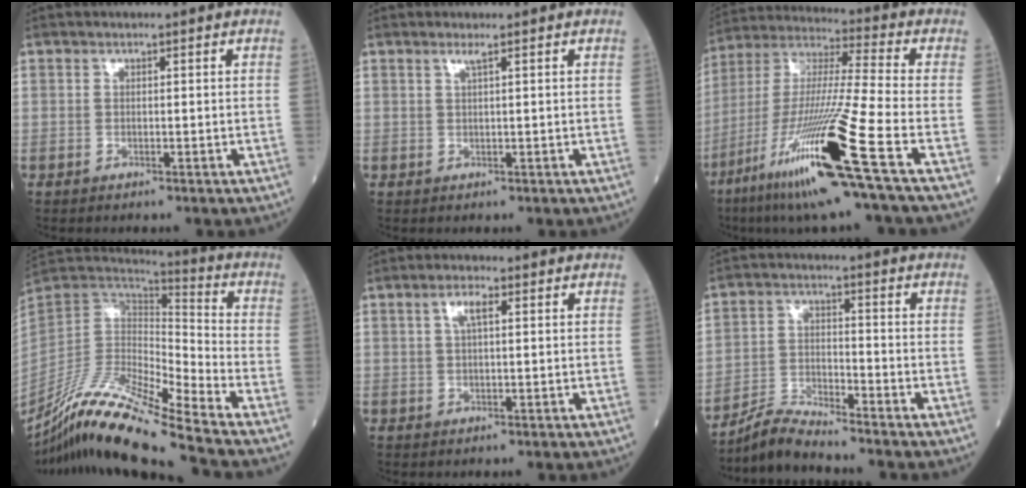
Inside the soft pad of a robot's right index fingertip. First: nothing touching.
{"total": 1.0, "force": [0.6, -0.3, 0.8], "torque": [-0.023, -0.001, 0.014]}
{"total": 21.5, "force": [-10.0, -1.0, 18.9], "torque": [-0.382, -0.046, -0.193]}
{"total": 19.2, "force": [-15.7, -0.6, 11.1], "torque": [-0.228, -0.016, -0.300]}
{"total": 2.9, "force": [1.0, 0.7, 2.6], "torque": [-0.053, 0.008, 0.019]}
{"total": 5.5, "force": [-5.5, -0.4, 0.6], "torque": [-0.016, -0.010, -0.106]}